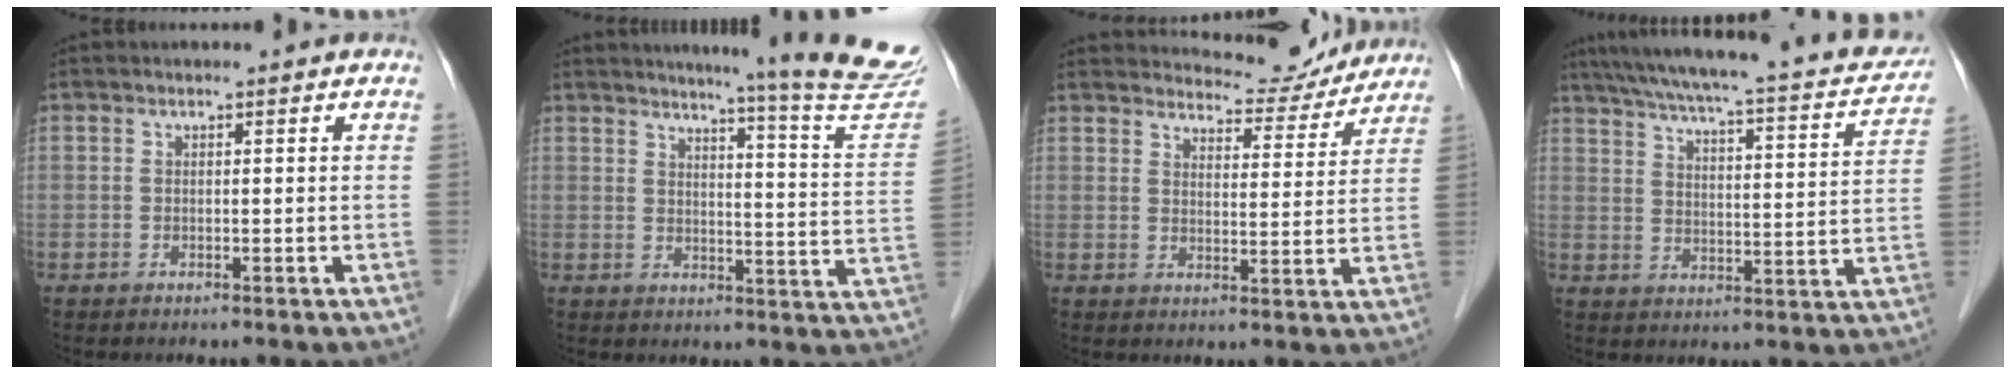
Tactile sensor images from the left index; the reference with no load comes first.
{"total": 17.7, "force": [15.9, -1.6, 7.6], "torque": [-0.102, -0.109, 0.171]}
{"total": 9.5, "force": [9.1, 2.3, 1.1], "torque": [-0.008, -0.011, 0.110]}
{"total": 22.9, "force": [19.3, 3.9, 11.6], "torque": [-0.184, -0.010, 0.242]}